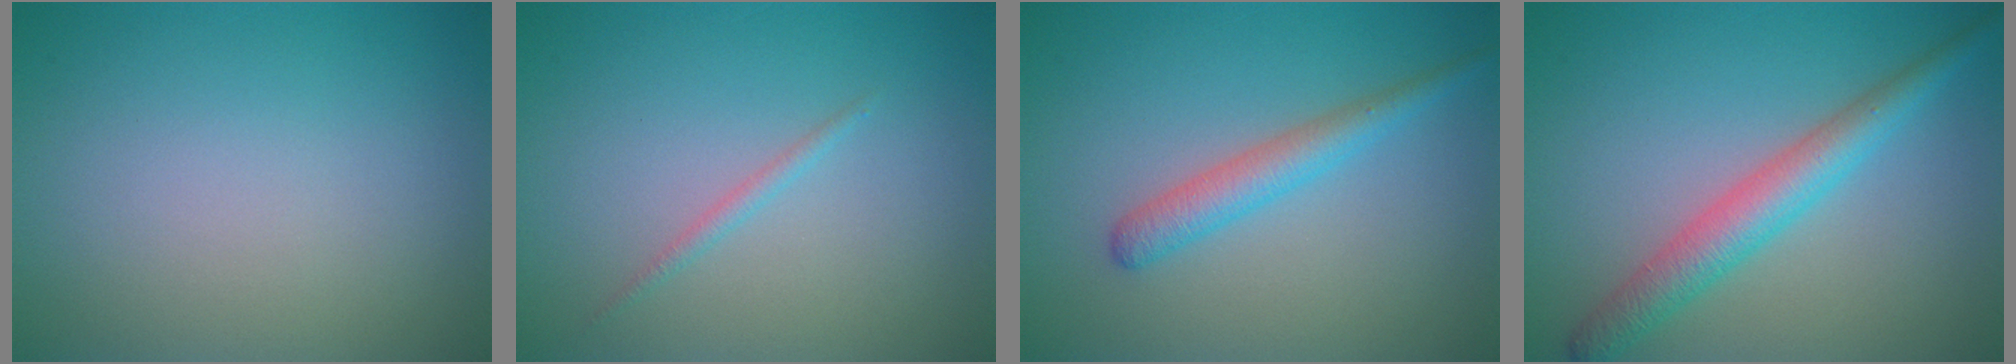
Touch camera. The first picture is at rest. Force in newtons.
{"total": 0.8, "press": 0.8, "slide": 0.0}
{"total": 2.7, "press": 2.7, "slide": 0.0}
{"total": 4.0, "press": 4.0, "slide": 0.1}